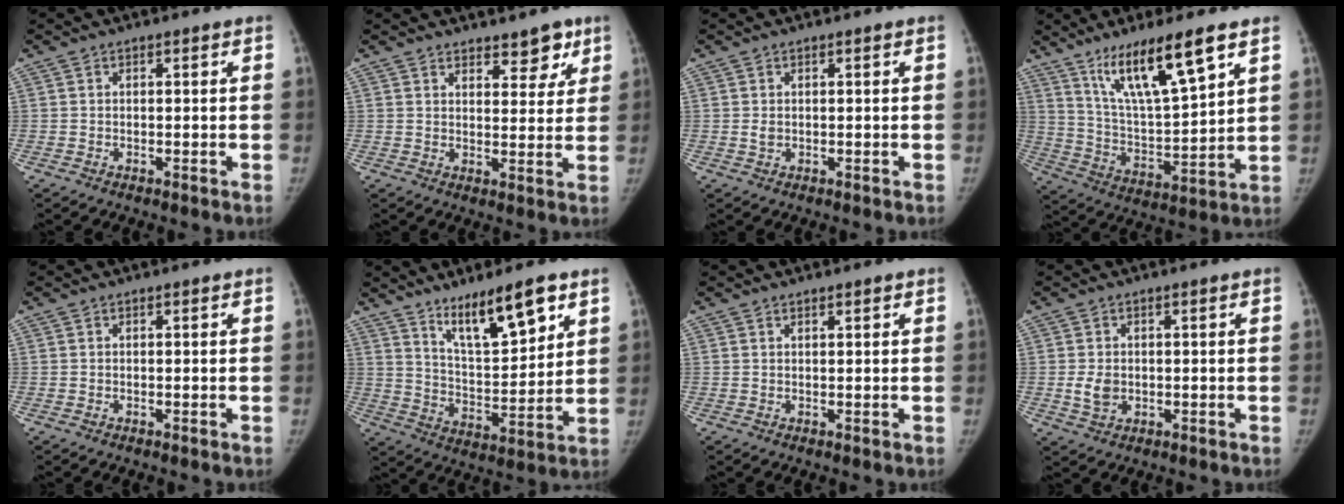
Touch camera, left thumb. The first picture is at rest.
{"total": 5.4, "force": [3.9, 2.7, 2.6], "torque": [0.000, -0.024, 0.054]}
{"total": 1.0, "force": [0.0, 0.7, 0.6], "torque": [-0.006, 0.001, 0.004]}
{"total": 16.0, "force": [9.8, 3.0, 12.4], "torque": [-0.211, -0.051, 0.191]}
{"total": 0.0}
{"total": 13.5, "force": [8.6, 3.6, 9.7], "torque": [-0.142, -0.057, 0.157]}
{"total": 0.7, "force": [0.5, 0.0, 0.5], "torque": [-0.007, -0.003, 0.010]}
{"total": 3.6, "force": [-0.3, 2.8, 2.2], "torque": [-0.034, 0.000, 0.000]}